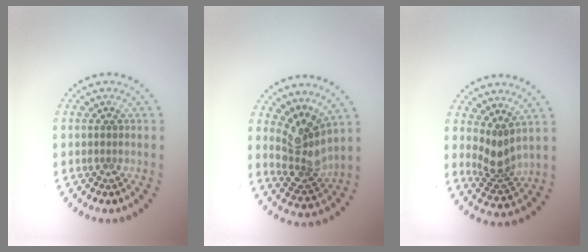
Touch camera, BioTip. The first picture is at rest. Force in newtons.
{"total": 3.7, "press": 3.0, "slide": 2.1}
{"total": 2.8, "press": 2.0, "slide": 2.0}